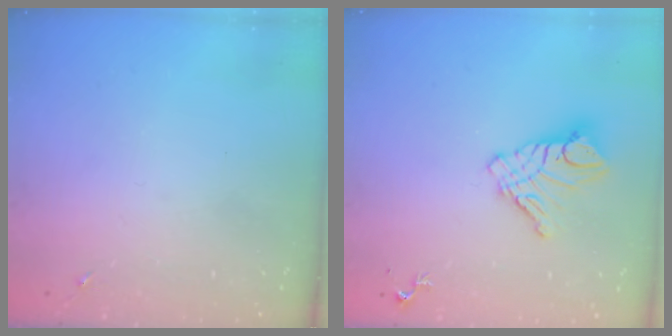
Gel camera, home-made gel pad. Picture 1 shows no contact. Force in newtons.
{"total": 11.5, "press": 11.4, "slide": 0.8}